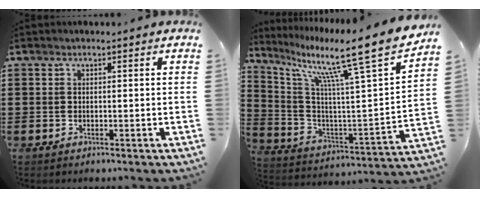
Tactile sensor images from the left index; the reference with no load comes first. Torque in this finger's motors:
{"motor_torque": [1.11, -1.03, 0.92, 0.21]}